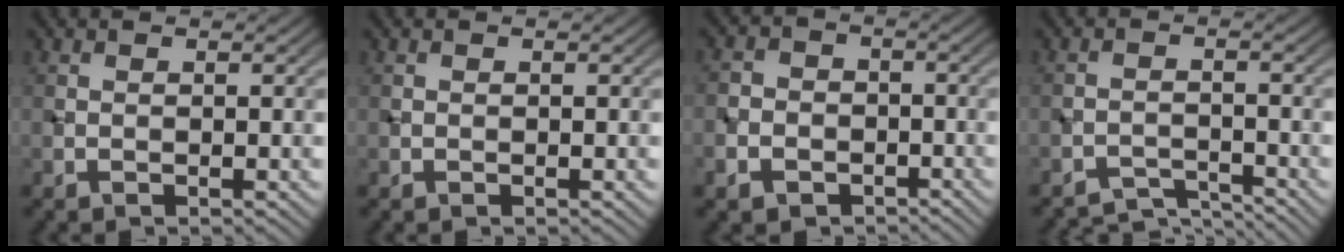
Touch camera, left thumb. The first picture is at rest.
{"total": 0.0}
{"total": 6.0, "force": [-2.9, 4.9, 1.6], "torque": [-0.045, -0.005, -0.068]}
{"total": 3.9, "force": [-3.7, 0.6, 0.9], "torque": [-0.014, -0.002, -0.065]}